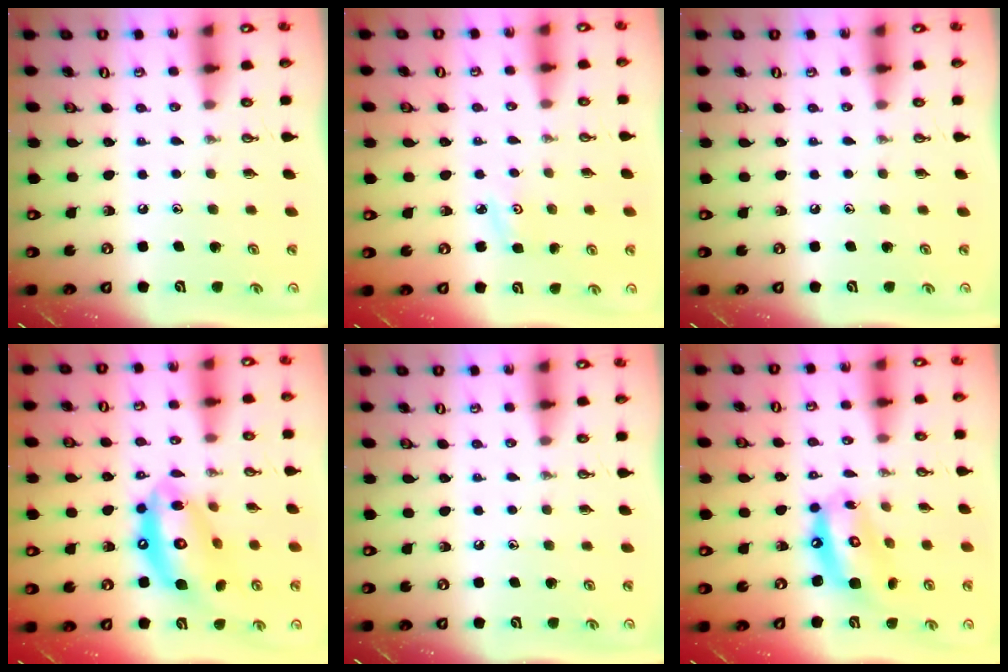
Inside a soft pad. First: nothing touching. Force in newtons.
{"total": 3.0, "press": 2.9, "slide": 0.4}
{"total": 0.0}
{"total": 16.3, "press": 16.2, "slide": 1.5}
{"total": 0.0}
{"total": 13.3, "press": 13.2, "slide": 1.5}